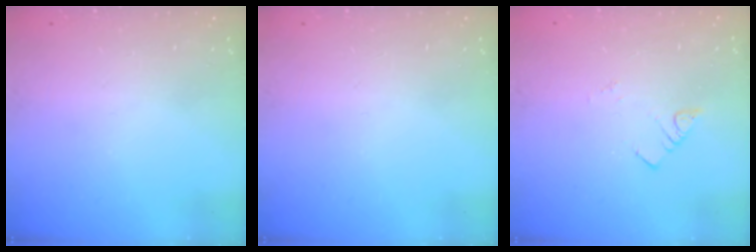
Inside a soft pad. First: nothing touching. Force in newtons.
{"total": 0.0}
{"total": 1.9, "press": 1.9, "slide": 0.1}